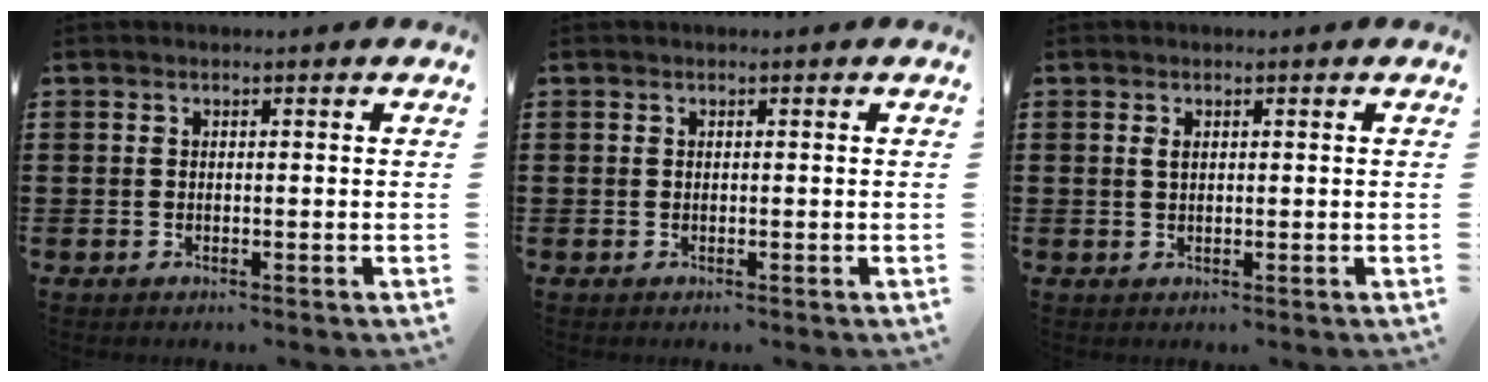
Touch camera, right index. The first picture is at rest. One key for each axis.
{"total": 0.0}
{"total": 1.1, "fx": 0.4, "fy": 0.4, "fz": 0.9, "tx": -0.021, "ty": 0.001, "tz": 0.006}